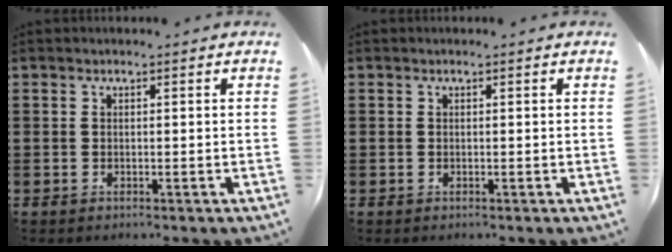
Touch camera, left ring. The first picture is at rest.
{"total": 0.0}